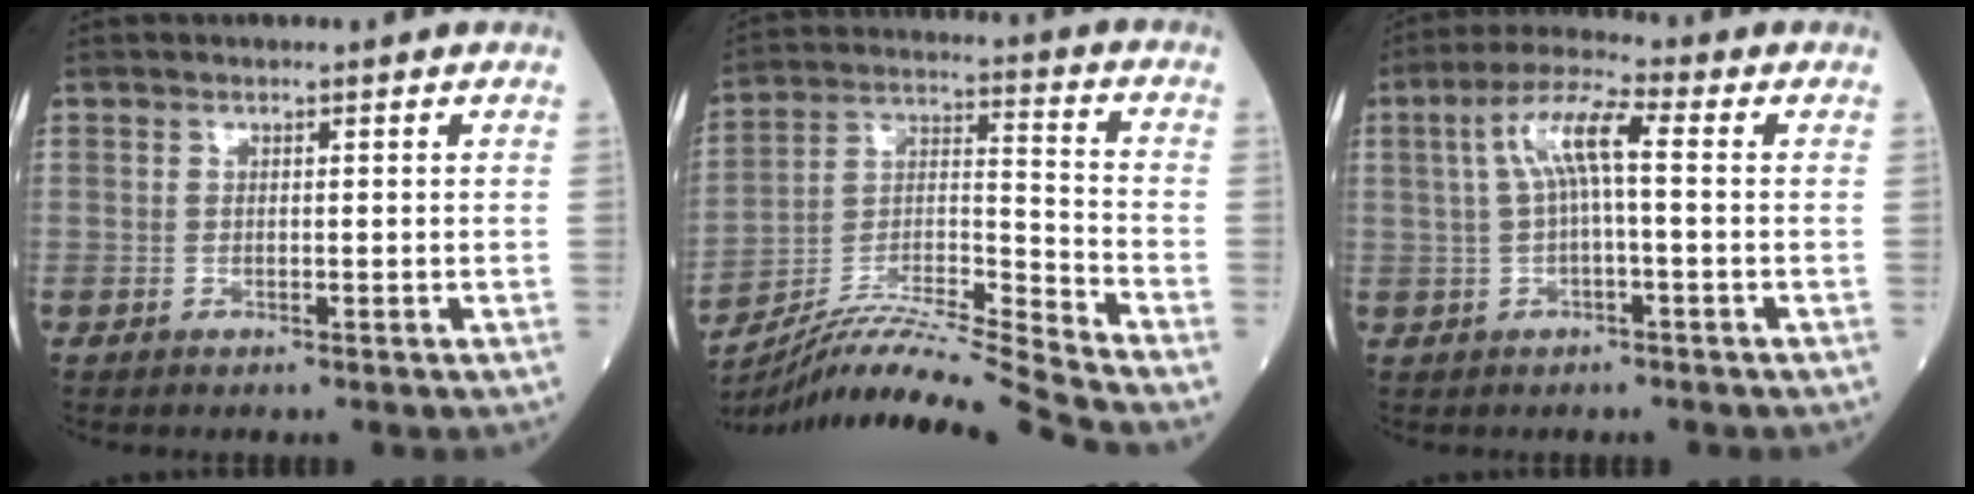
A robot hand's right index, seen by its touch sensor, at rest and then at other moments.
{"total": 16.2, "force": [-15.0, -3.4, 5.2], "torque": [-0.087, 0.013, -0.270]}
{"total": 7.1, "force": [1.0, 1.1, 7.0], "torque": [-0.136, 0.030, 0.016]}